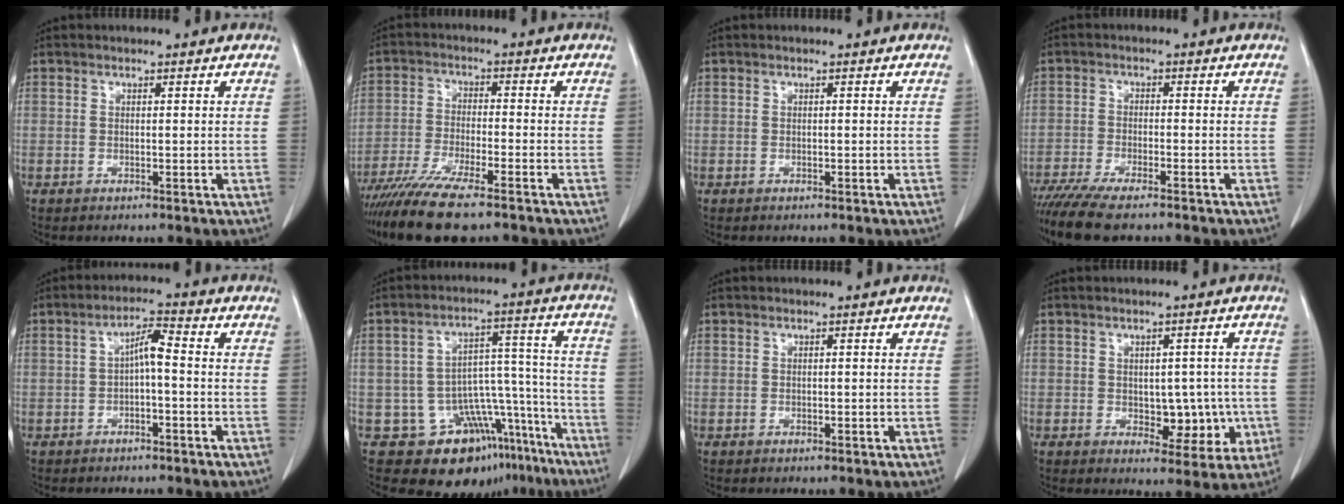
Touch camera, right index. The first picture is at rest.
{"total": 12.7, "force": [-10.0, 1.2, 7.8], "torque": [-0.139, -0.033, -0.168]}
{"total": 0.0}
{"total": 10.7, "force": [-8.9, 1.5, 5.9], "torque": [-0.092, -0.021, -0.142]}
{"total": 3.9, "force": [-0.4, 0.7, 3.8], "torque": [-0.065, 0.016, -0.006]}
{"total": 15.9, "force": [-11.2, 9.6, 5.9], "torque": [-0.050, 0.087, -0.140]}
{"total": 0.0}
{"total": 6.5, "force": [-0.8, 4.0, 5.1], "torque": [-0.048, 0.010, 0.000]}